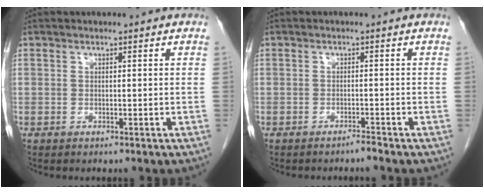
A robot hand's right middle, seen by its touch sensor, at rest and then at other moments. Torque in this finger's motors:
{"motor_torque": [0.31, -0.08, 0.00, -0.01]}